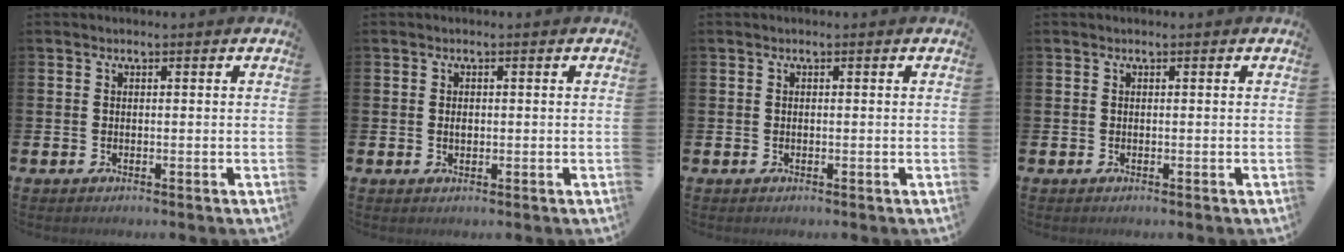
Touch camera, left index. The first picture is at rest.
{"total": 0.9, "force": [0.1, 0.6, 0.7], "torque": [-0.012, 0.003, -0.001]}
{"total": 0.0}
{"total": 0.0}